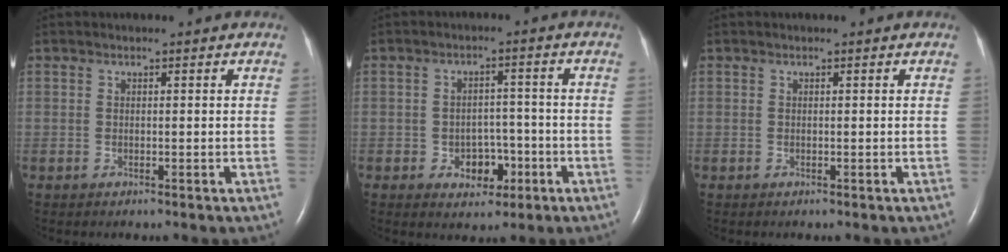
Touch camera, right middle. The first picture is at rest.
{"total": 4.8, "force": [-2.0, 3.4, 2.8], "torque": [-0.035, 0.015, -0.023]}
{"total": 0.0}